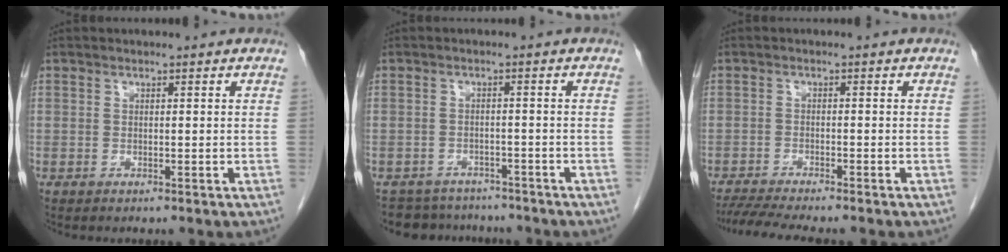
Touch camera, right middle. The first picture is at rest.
{"total": 7.0, "force": [-6.4, 2.8, 0.2], "torque": [0.000, 0.012, -0.084]}
{"total": 7.5, "force": [-6.6, -0.1, 3.6], "torque": [-0.057, -0.015, -0.108]}